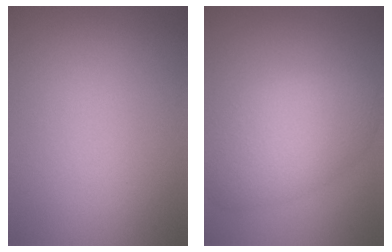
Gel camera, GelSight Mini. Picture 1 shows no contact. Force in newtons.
{"total": 5.9, "press": 5.9, "slide": 0.6}